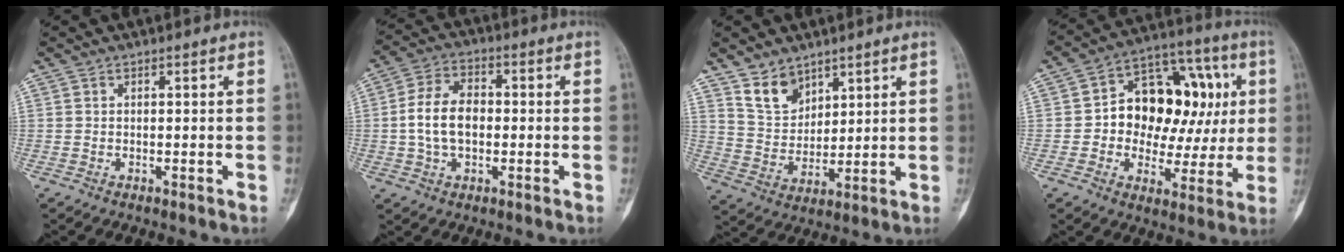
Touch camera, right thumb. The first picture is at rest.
{"total": 9.8, "force": [-0.4, 6.3, 7.5], "torque": [-0.135, 0.019, -0.012]}
{"total": 7.9, "force": [5.8, 4.7, 2.7], "torque": [-0.028, -0.038, 0.122]}
{"total": 20.3, "force": [2.4, 13.3, 15.1], "torque": [-0.163, 0.036, 0.037]}